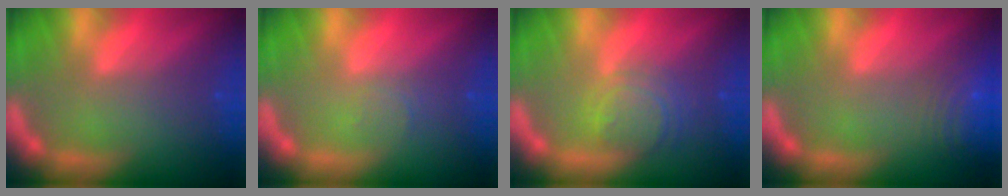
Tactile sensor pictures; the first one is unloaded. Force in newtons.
{"total": 1.0}
{"total": 4.5}
{"total": 9.1}